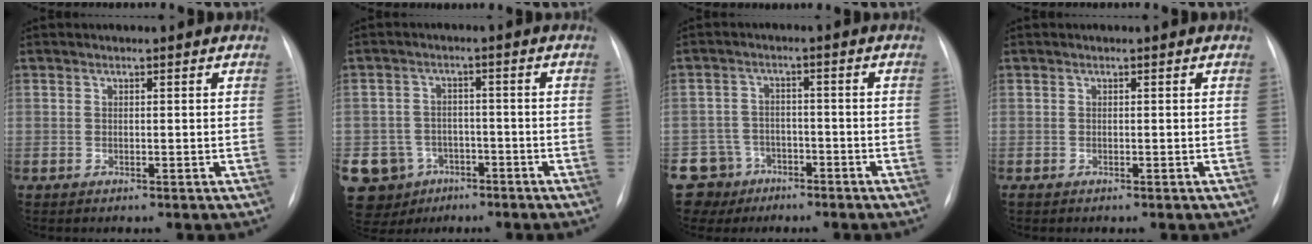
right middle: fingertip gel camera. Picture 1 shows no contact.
{"total": 9.2, "force": [-4.3, 8.0, 1.3], "torque": [-0.037, 0.014, -0.055]}
{"total": 6.8, "force": [-4.1, 5.4, -0.4], "torque": [0.004, 0.012, -0.068]}
{"total": 1.6, "force": [-1.4, 0.6, 0.6], "torque": [-0.008, -0.003, -0.015]}